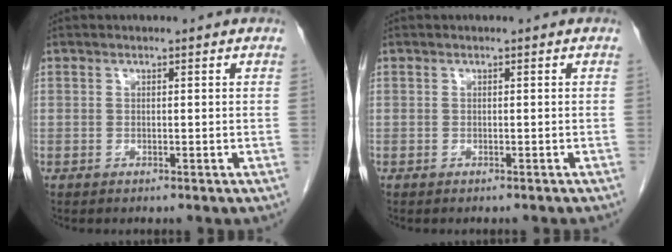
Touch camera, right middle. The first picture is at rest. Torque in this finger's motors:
{"motor_torque": [-0.16, 0.15, -0.15, -0.01]}